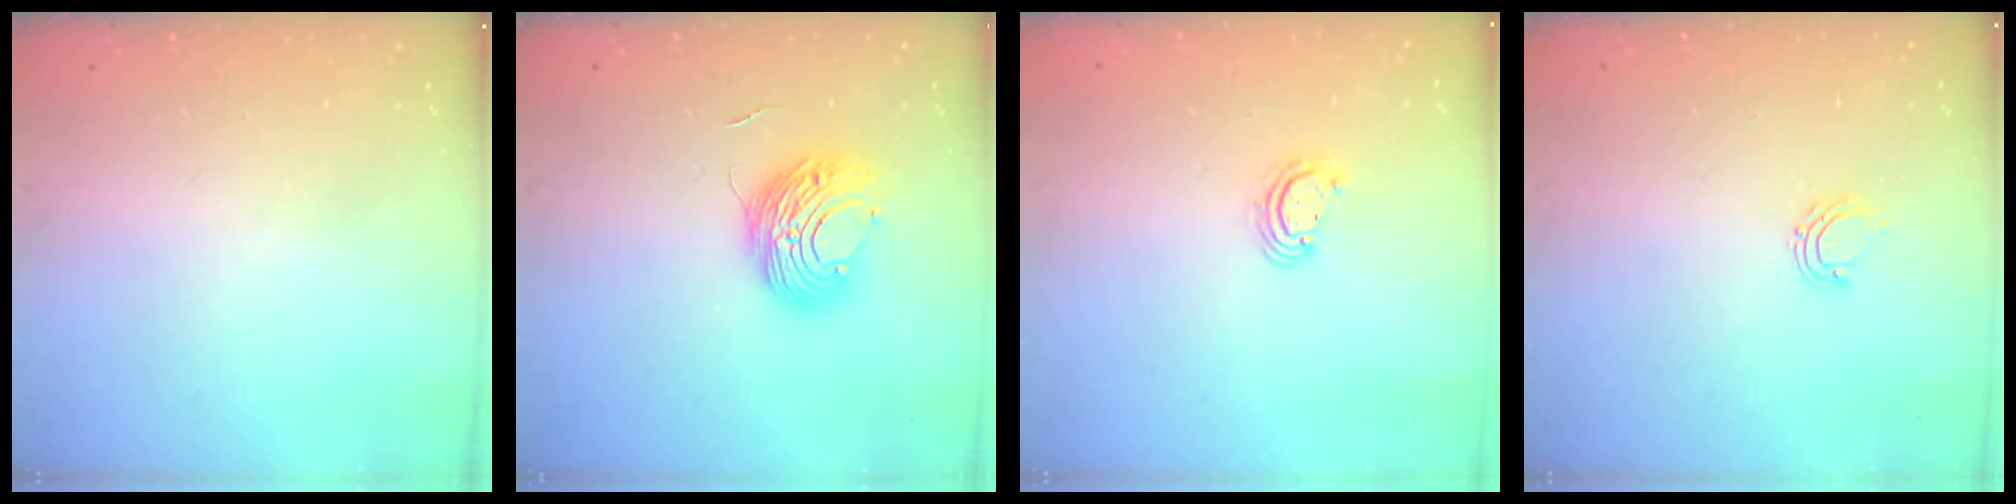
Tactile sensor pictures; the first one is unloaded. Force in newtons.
{"total": 9.9, "press": 9.9, "slide": 0.9}
{"total": 2.8, "press": 2.8, "slide": 0.2}
{"total": 5.2, "press": 5.2, "slide": 0.4}